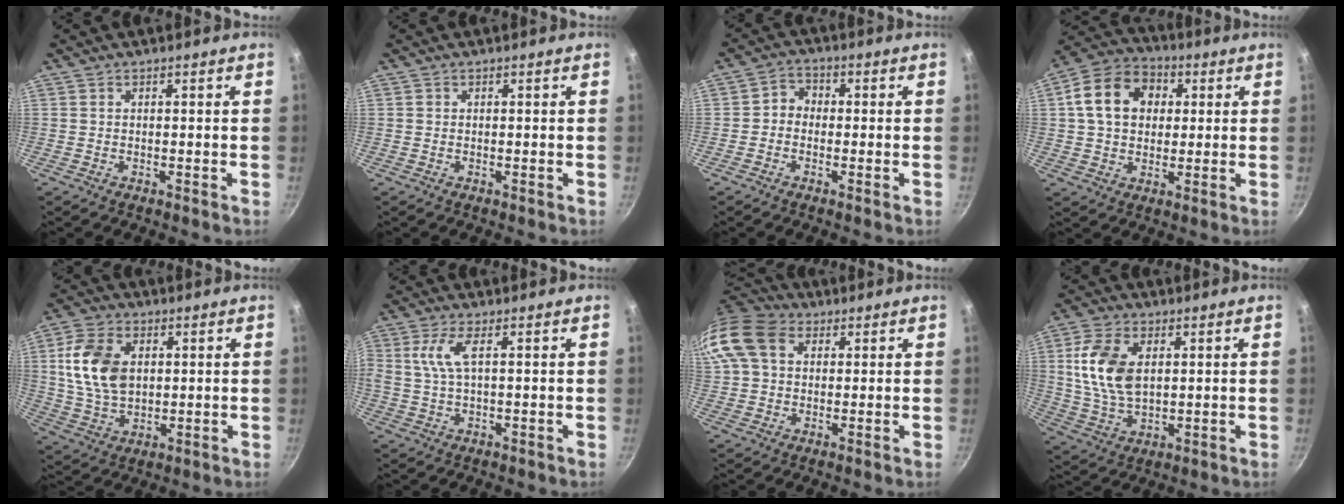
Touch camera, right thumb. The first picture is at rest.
{"total": 0.0}
{"total": 3.3, "force": [-0.6, 2.8, 1.5], "torque": [-0.008, 0.014, -0.024]}
{"total": 13.3, "force": [2.8, 10.4, 7.9], "torque": [-0.113, 0.020, 0.031]}
{"total": 12.6, "force": [2.4, 8.5, 9.1], "torque": [-0.157, -0.005, 0.048]}
{"total": 5.3, "force": [1.2, 1.8, 4.9], "torque": [-0.114, 0.007, 0.024]}
{"total": 13.5, "force": [3.8, 10.1, 8.1], "torque": [-0.161, 0.022, 0.054]}
{"total": 12.3, "force": [2.6, 7.4, 9.4], "torque": [-0.174, -0.011, 0.054]}